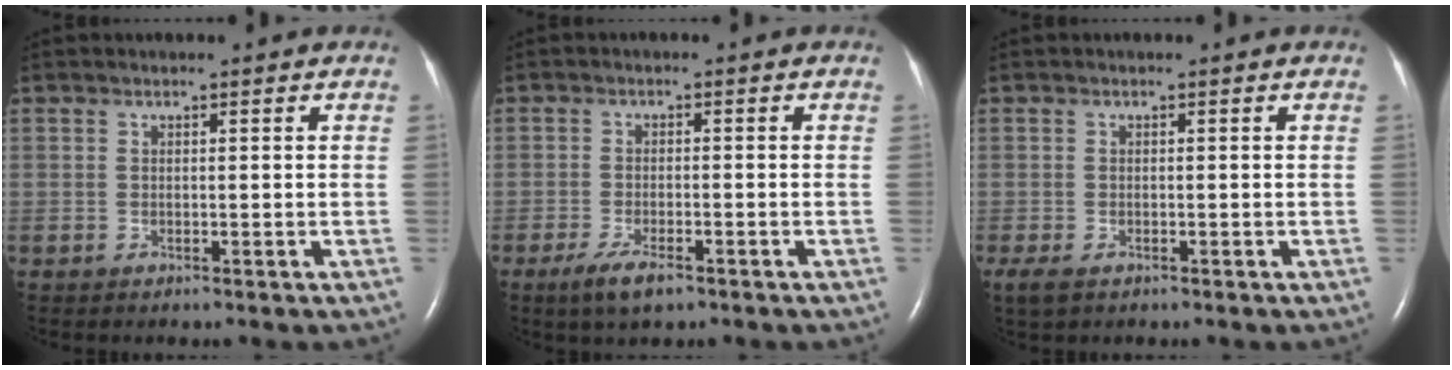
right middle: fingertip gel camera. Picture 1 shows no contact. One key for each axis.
{"total": 4.4, "fx": -2.8, "fy": 1.1, "fz": 3.2, "tx": -0.072, "ty": -0.008, "tz": -0.048}
{"total": 3.4, "fx": -2.1, "fy": 1.7, "fz": 2.1, "tx": -0.052, "ty": -0.012, "tz": -0.034}